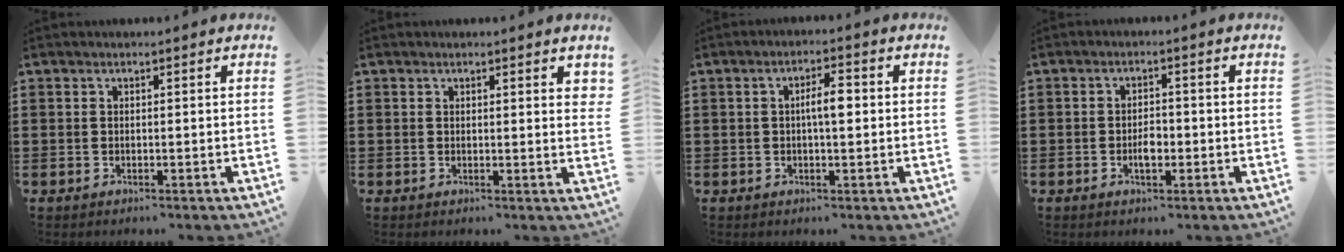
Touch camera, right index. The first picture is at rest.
{"total": 0.9, "force": [0.8, 0.2, 0.5], "torque": [-0.003, -0.001, 0.013]}
{"total": 4.0, "force": [0.2, 1.1, 3.8], "torque": [-0.071, 0.004, 0.001]}
{"total": 2.7, "force": [-0.8, 1.2, 2.3], "torque": [-0.044, 0.002, -0.014]}